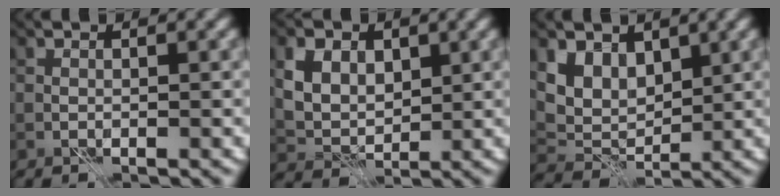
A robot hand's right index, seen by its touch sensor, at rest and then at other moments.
{"total": 6.2, "force": [2.5, 4.4, 3.5], "torque": [-0.077, 0.007, 0.041]}
{"total": 4.0, "force": [2.6, 2.6, 1.7], "torque": [-0.041, -0.013, 0.042]}